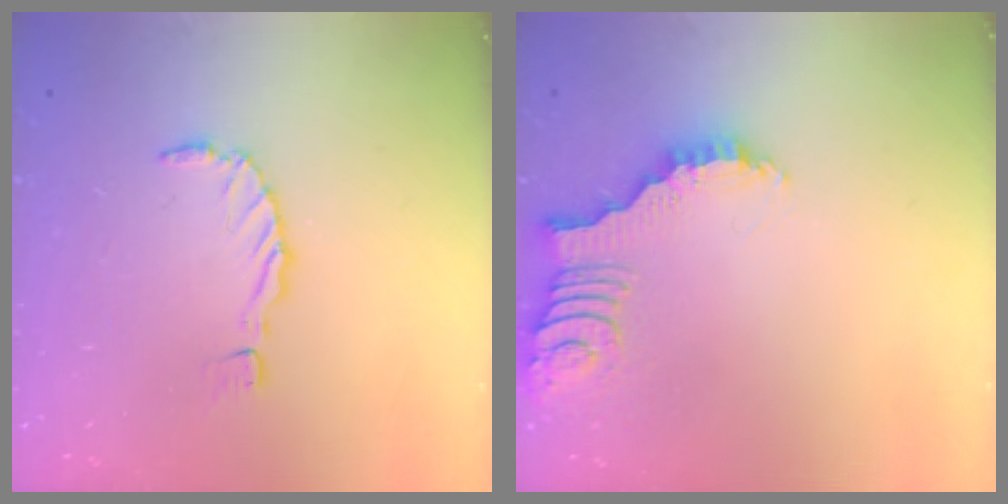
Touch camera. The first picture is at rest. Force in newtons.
{"total": 2.4, "press": 2.4, "slide": 0.4}